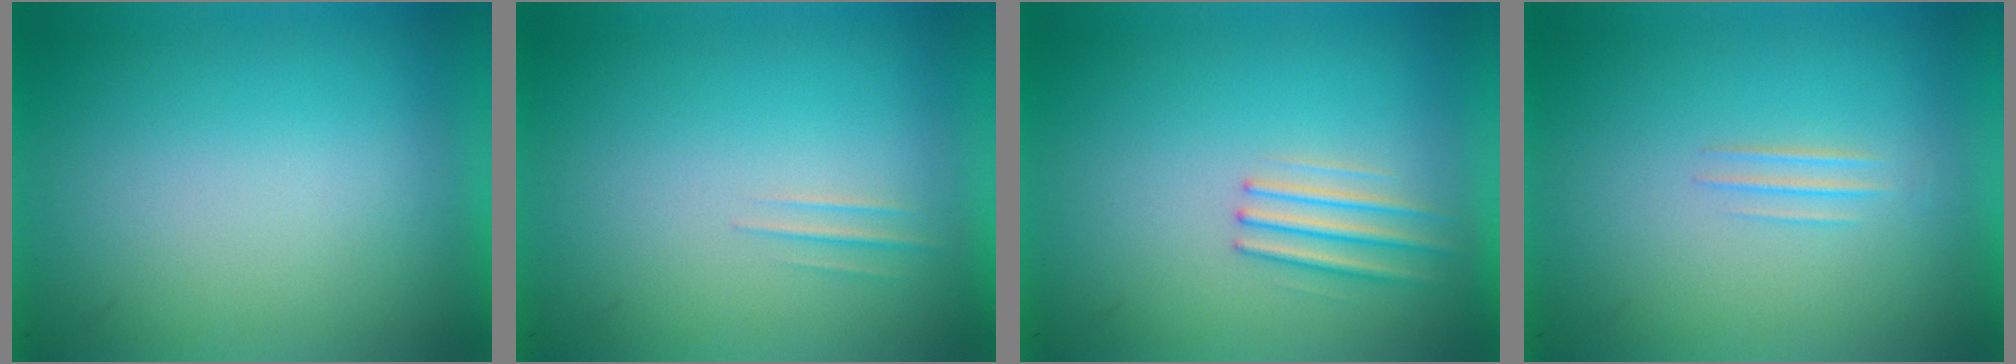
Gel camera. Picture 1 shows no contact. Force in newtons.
{"total": 1.2}
{"total": 2.4}
{"total": 1.0}